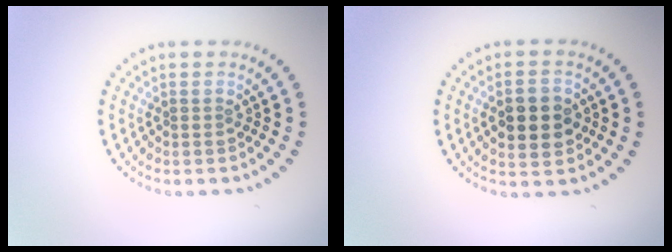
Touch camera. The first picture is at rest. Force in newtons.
{"total": 4.4, "press": 4.4, "slide": 0.1}